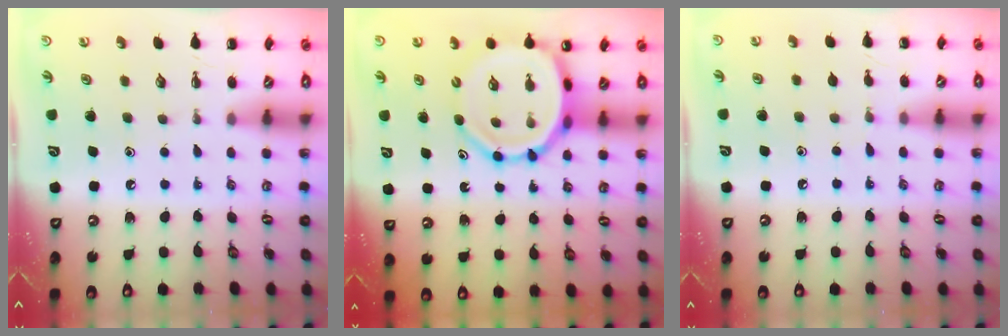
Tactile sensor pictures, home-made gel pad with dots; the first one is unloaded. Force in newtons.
{"total": 12.5, "press": 11.9, "slide": 3.7}
{"total": 4.2, "press": 3.9, "slide": 1.4}